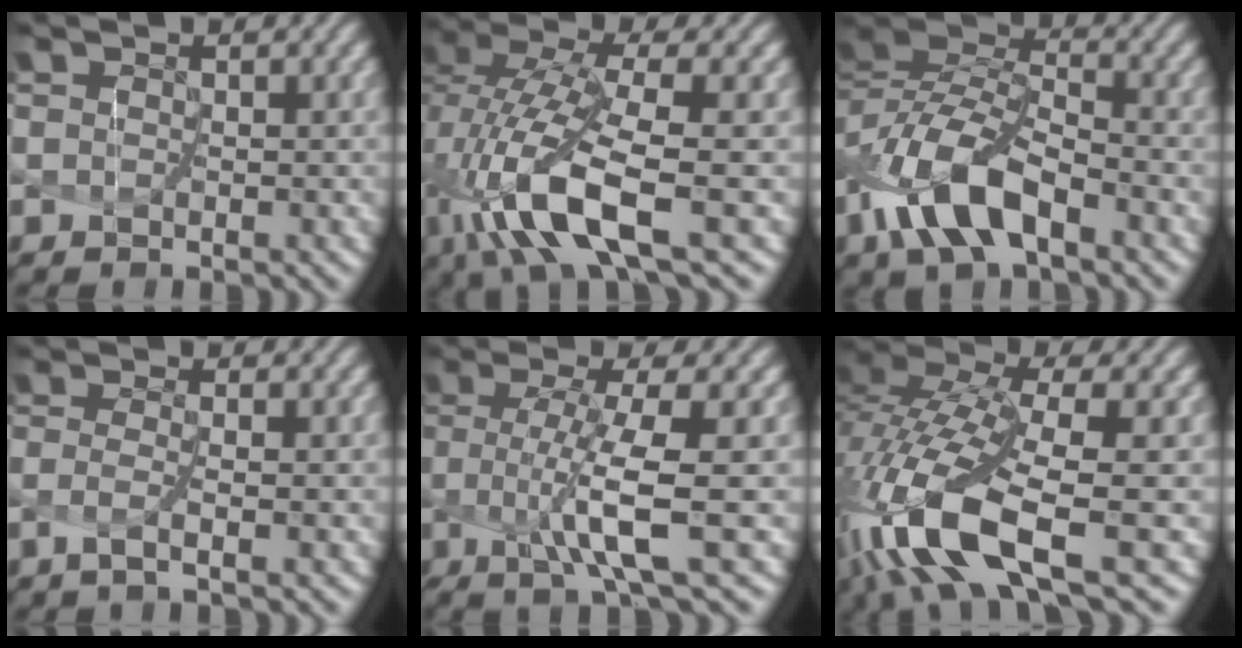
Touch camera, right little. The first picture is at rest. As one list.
[{"total": 8.7, "force": [-3.2, 2.3, 7.7], "torque": [-0.168, -0.004, -0.055]}, {"total": 8.0, "force": [-3.9, 3.5, 6.0], "torque": [-0.128, 0.010, -0.075]}, {"total": 1.6, "force": [-1.2, -0.4, 1.0], "torque": [-0.039, -0.006, -0.017]}, {"total": 6.0, "force": [-1.6, -0.1, 5.8], "torque": [-0.115, -0.007, -0.017]}, {"total": 11.5, "force": [-4.9, 3.7, 9.7], "torque": [-0.210, -0.003, -0.083]}]